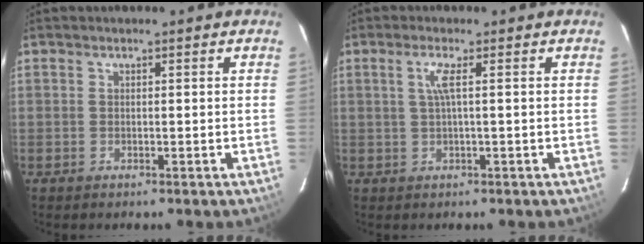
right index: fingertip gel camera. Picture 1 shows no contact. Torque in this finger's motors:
{"motor_torque": [0.37, -0.04, 0.23, 0.08]}